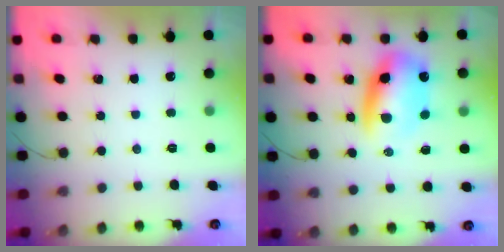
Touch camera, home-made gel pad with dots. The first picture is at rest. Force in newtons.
{"total": 11.3, "press": 10.9, "slide": 2.9}